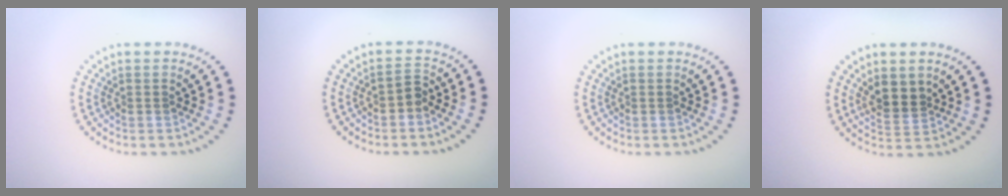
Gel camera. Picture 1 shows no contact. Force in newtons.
{"total": 1.2, "press": 1.0, "slide": 0.5}
{"total": 0.0}
{"total": 2.6, "press": 2.3, "slide": 1.2}